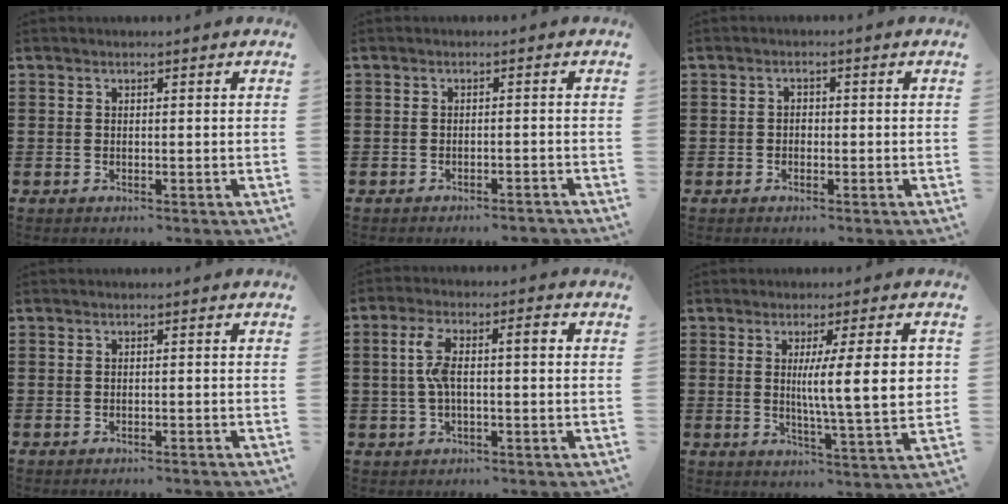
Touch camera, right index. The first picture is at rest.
{"total": 1.6, "force": [-1.6, 0.1, 0.2], "torque": [-0.009, 0.002, -0.032]}
{"total": 1.0, "force": [-0.3, 0.8, 0.6], "torque": [-0.013, 0.001, -0.006]}
{"total": 0.7, "force": [-0.7, 0.1, 0.1], "torque": [-0.003, 0.000, -0.015]}
{"total": 6.0, "force": [0.3, 2.0, 5.6], "torque": [-0.126, 0.002, -0.005]}
{"total": 10.5, "force": [1.8, 1.1, 10.3], "torque": [-0.166, -0.007, 0.021]}